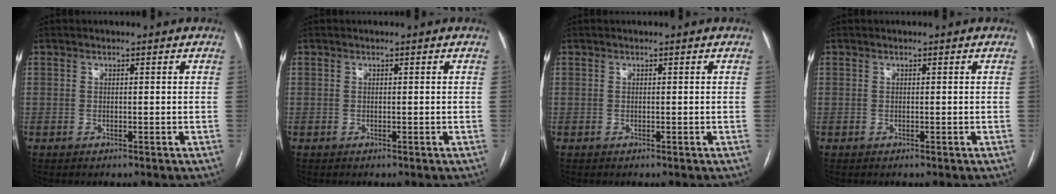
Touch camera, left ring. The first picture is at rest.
{"total": 0.0}
{"total": 0.0}
{"total": 0.0}